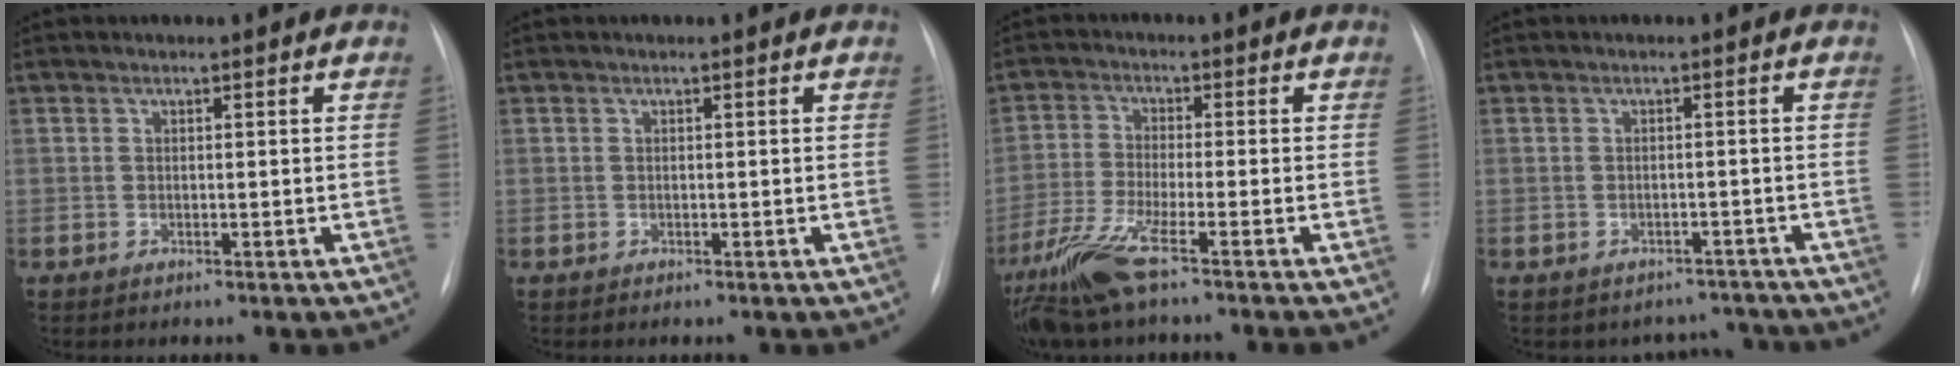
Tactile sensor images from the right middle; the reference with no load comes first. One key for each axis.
{"total": 0.0}
{"total": 8.9, "fx": -6.1, "fy": -0.4, "fz": 6.5, "tx": -0.141, "ty": -0.028, "tz": -0.119}
{"total": 4.7, "fx": -4.1, "fy": 2.2, "fz": -0.7, "tx": 0.021, "ty": 0.025, "tz": -0.047}